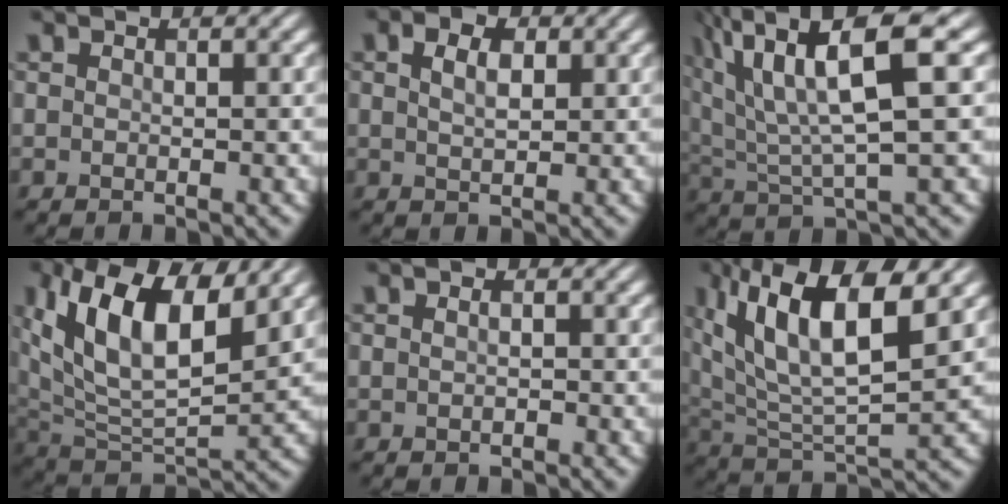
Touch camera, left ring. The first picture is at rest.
{"total": 3.3, "force": [1.4, 1.9, 2.3], "torque": [-0.039, 0.009, 0.013]}
{"total": 11.9, "force": [5.6, 3.1, 10.0], "torque": [-0.192, 0.023, 0.104]}
{"total": 12.1, "force": [4.9, 5.6, 9.5], "torque": [-0.176, 0.004, 0.086]}
{"total": 0.8, "force": [0.2, 0.5, 0.6], "torque": [-0.006, -0.006, 0.001]}
{"total": 11.0, "force": [5.2, 3.8, 8.9], "torque": [-0.164, 0.006, 0.095]}